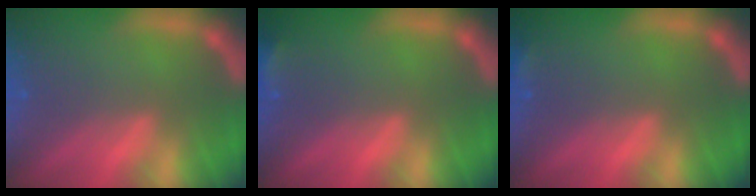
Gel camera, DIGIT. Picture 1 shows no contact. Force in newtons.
{"total": 1.9}
{"total": 0.9}